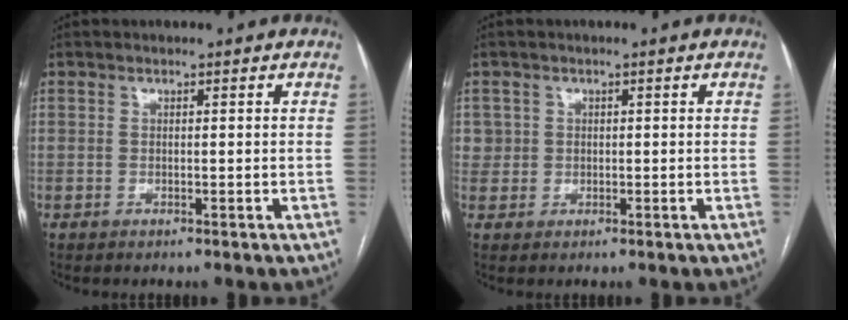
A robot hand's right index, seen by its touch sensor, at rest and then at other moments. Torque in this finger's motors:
{"motor_torque": [0.29, 0.25, 0.20, 0.05]}